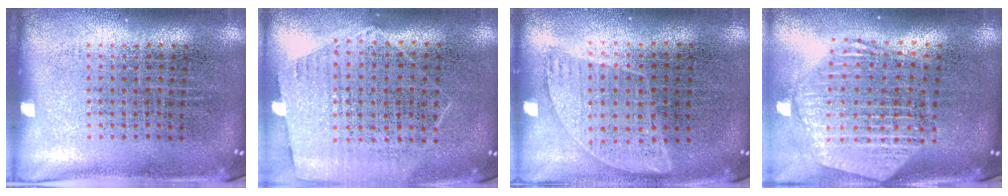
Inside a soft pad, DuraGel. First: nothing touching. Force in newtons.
{"total": 1.2, "press": 1.1, "slide": 0.5}
{"total": 0.9, "press": 0.7, "slide": 0.5}
{"total": 2.6, "press": 2.1, "slide": 1.5}